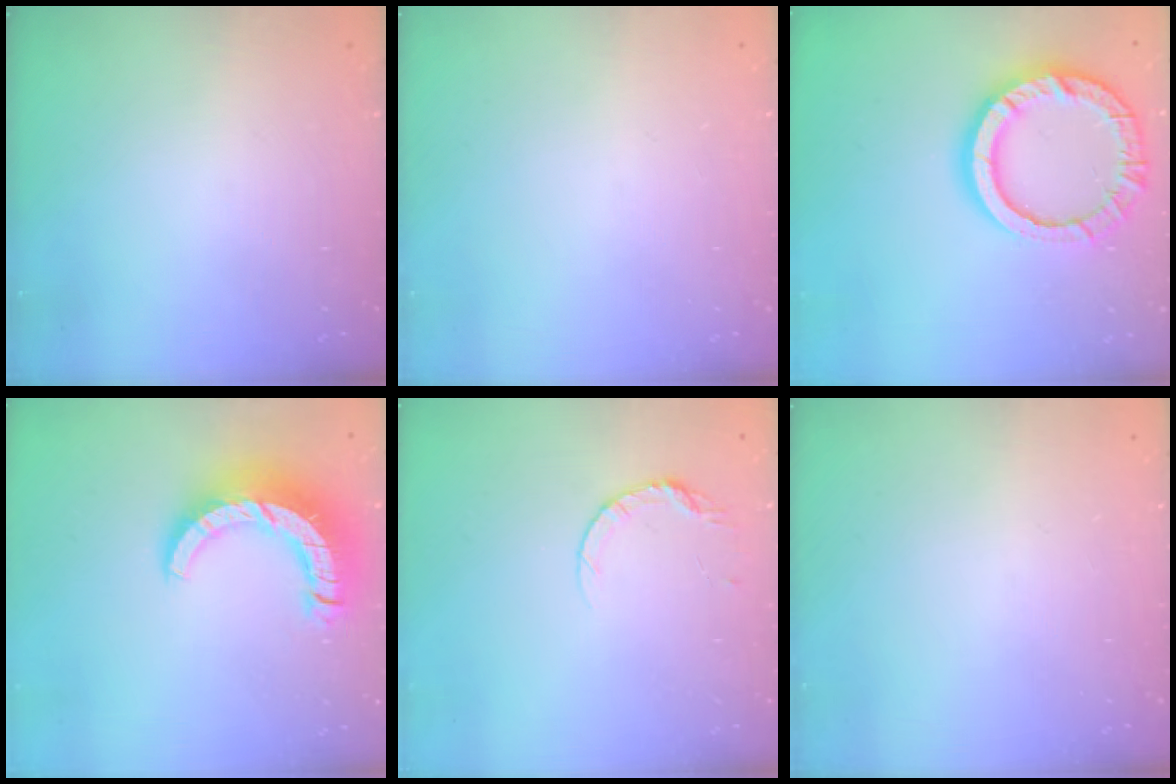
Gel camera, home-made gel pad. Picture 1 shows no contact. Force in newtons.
{"total": 0.0}
{"total": 14.5, "press": 14.5, "slide": 1.1}
{"total": 13.5, "press": 13.4, "slide": 1.5}
{"total": 5.3, "press": 5.2, "slide": 0.6}
{"total": 0.0}